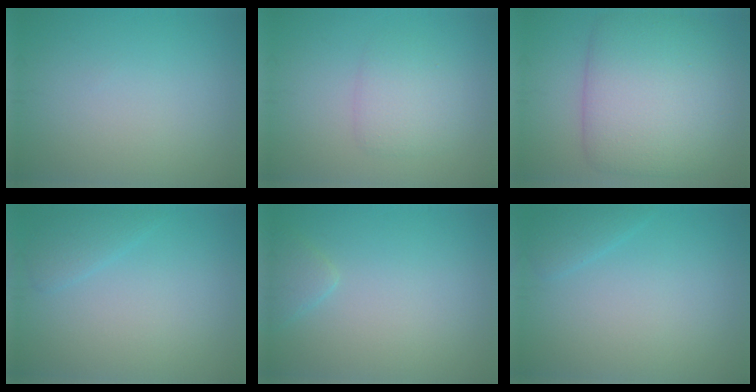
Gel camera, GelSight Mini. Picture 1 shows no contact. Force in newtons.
{"total": 2.5, "press": 2.5, "slide": 0.3}
{"total": 9.8, "press": 9.8, "slide": 0.3}
{"total": 1.5, "press": 1.5, "slide": 0.1}
{"total": 1.4, "press": 1.4, "slide": 0.2}
{"total": 1.3, "press": 1.3, "slide": 0.1}